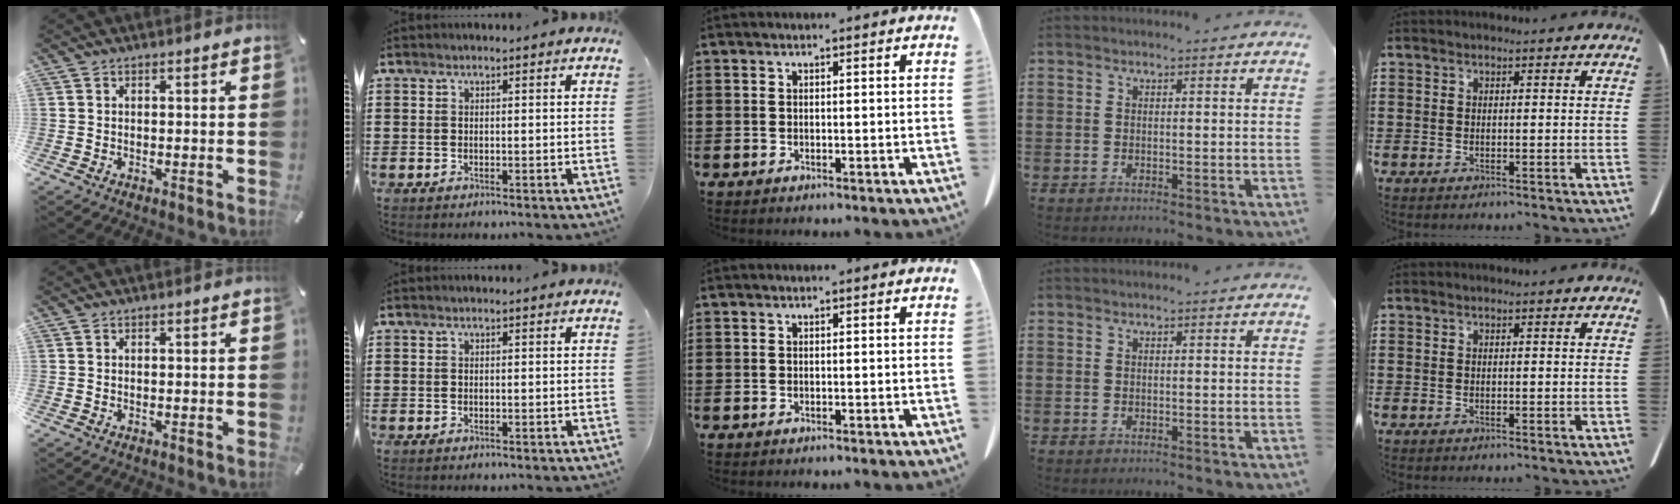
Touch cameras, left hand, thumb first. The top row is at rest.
{}